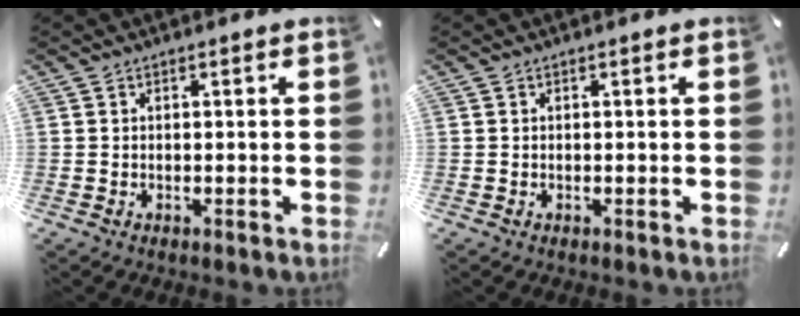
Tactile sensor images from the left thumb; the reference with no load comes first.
{"total": 0.0}